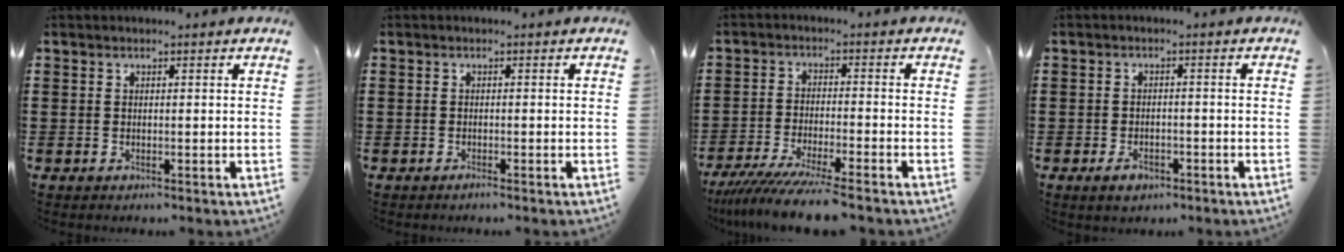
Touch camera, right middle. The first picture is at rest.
{"total": 0.8, "force": [-0.7, 0.0, 0.3], "torque": [-0.009, -0.005, -0.012]}
{"total": 6.9, "force": [-6.2, -0.5, 3.1], "torque": [-0.063, -0.019, -0.117]}
{"total": 2.5, "force": [-1.5, 1.3, 1.5], "torque": [-0.028, 0.000, -0.028]}